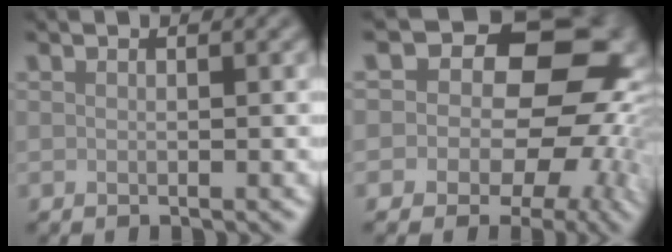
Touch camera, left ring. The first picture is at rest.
{"total": 14.9, "force": [2.7, 10.5, 10.3], "torque": [-0.110, 0.023, 0.024]}